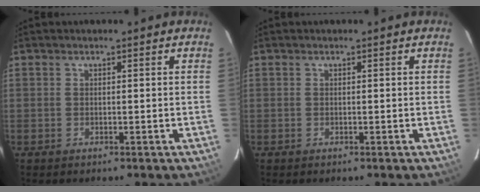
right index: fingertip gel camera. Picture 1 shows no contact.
{"total": 0.0}